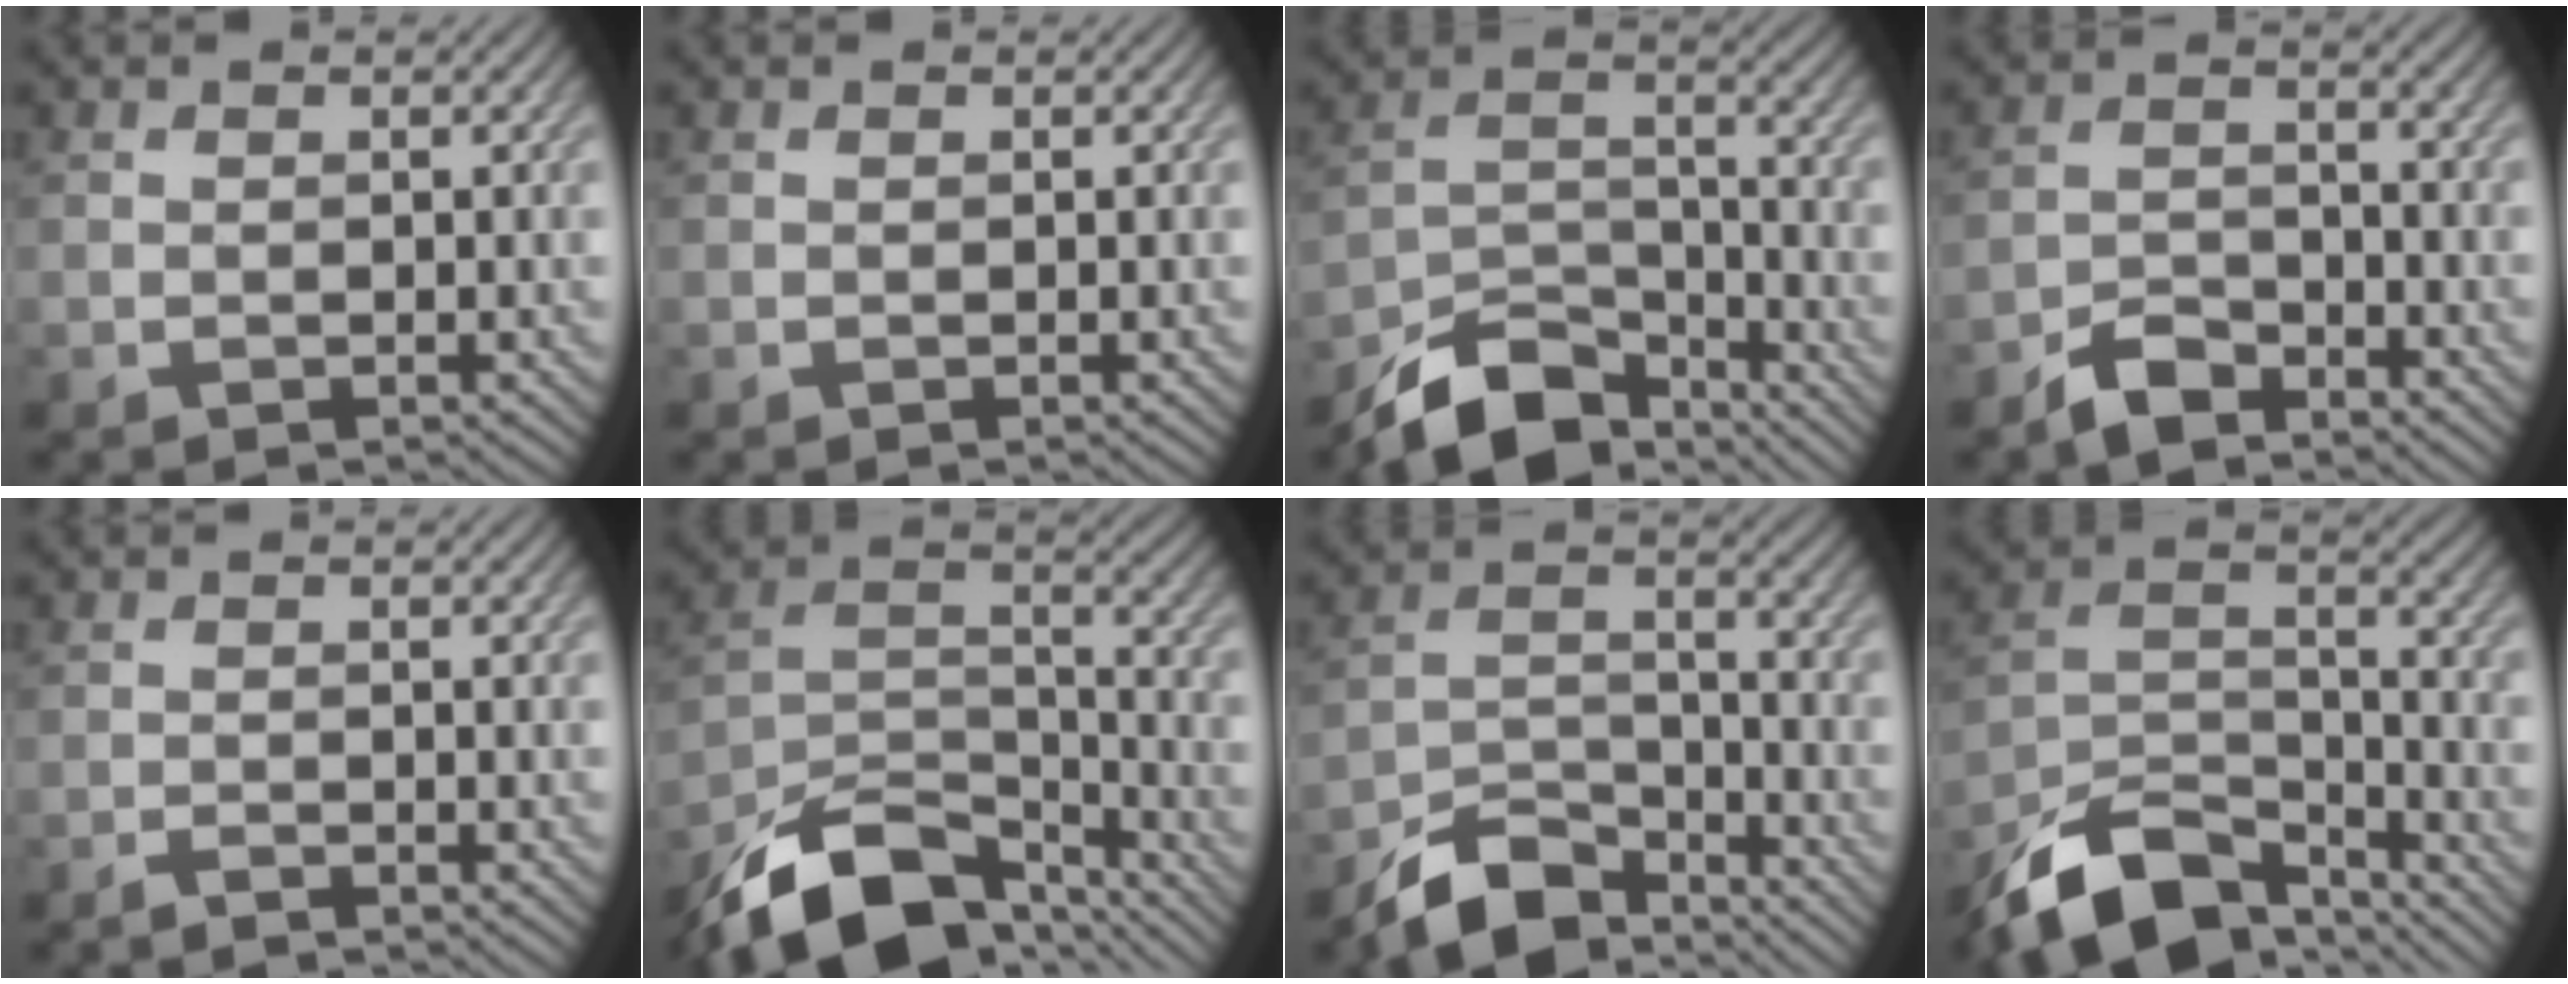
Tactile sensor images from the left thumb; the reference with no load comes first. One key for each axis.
{"total": 0.0}
{"total": 10.5, "fx": -8.5, "fy": 4.0, "fz": 4.7, "tx": -0.083, "ty": -0.006, "tz": -0.160}
{"total": 4.3, "fx": -3.6, "fy": 1.6, "fz": 1.7, "tx": -0.033, "ty": 0.002, "tz": -0.080}
{"total": 1.3, "fx": -1.2, "fy": 0.2, "fz": 0.5, "tx": -0.010, "ty": 0.000, "tz": -0.025}
{"total": 14.3, "fx": -10.7, "fy": 6.1, "fz": 7.3, "tx": -0.147, "ty": -0.010, "tz": -0.195}
{"total": 8.1, "fx": -6.8, "fy": 3.0, "fz": 3.3, "tx": -0.063, "ty": -0.002, "tz": -0.138}
{"total": 13.0, "fx": -10.1, "fy": 5.1, "fz": 6.3, "tx": -0.123, "ty": -0.008, "tz": -0.187}